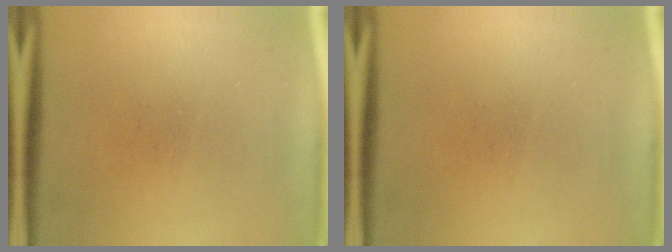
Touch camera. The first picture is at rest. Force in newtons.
{"total": 0.0}